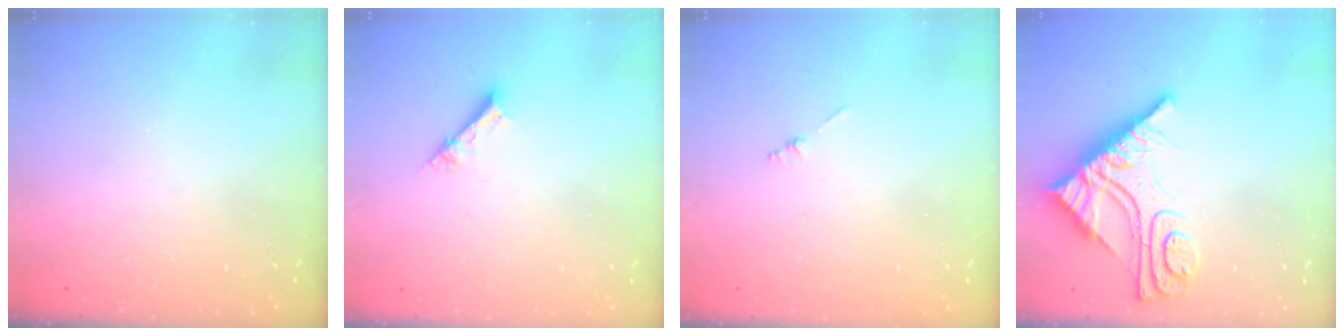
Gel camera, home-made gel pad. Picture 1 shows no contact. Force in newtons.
{"total": 2.6, "press": 2.6, "slide": 0.2}
{"total": 0.8, "press": 0.8, "slide": 0.2}
{"total": 12.6, "press": 12.5, "slide": 1.0}